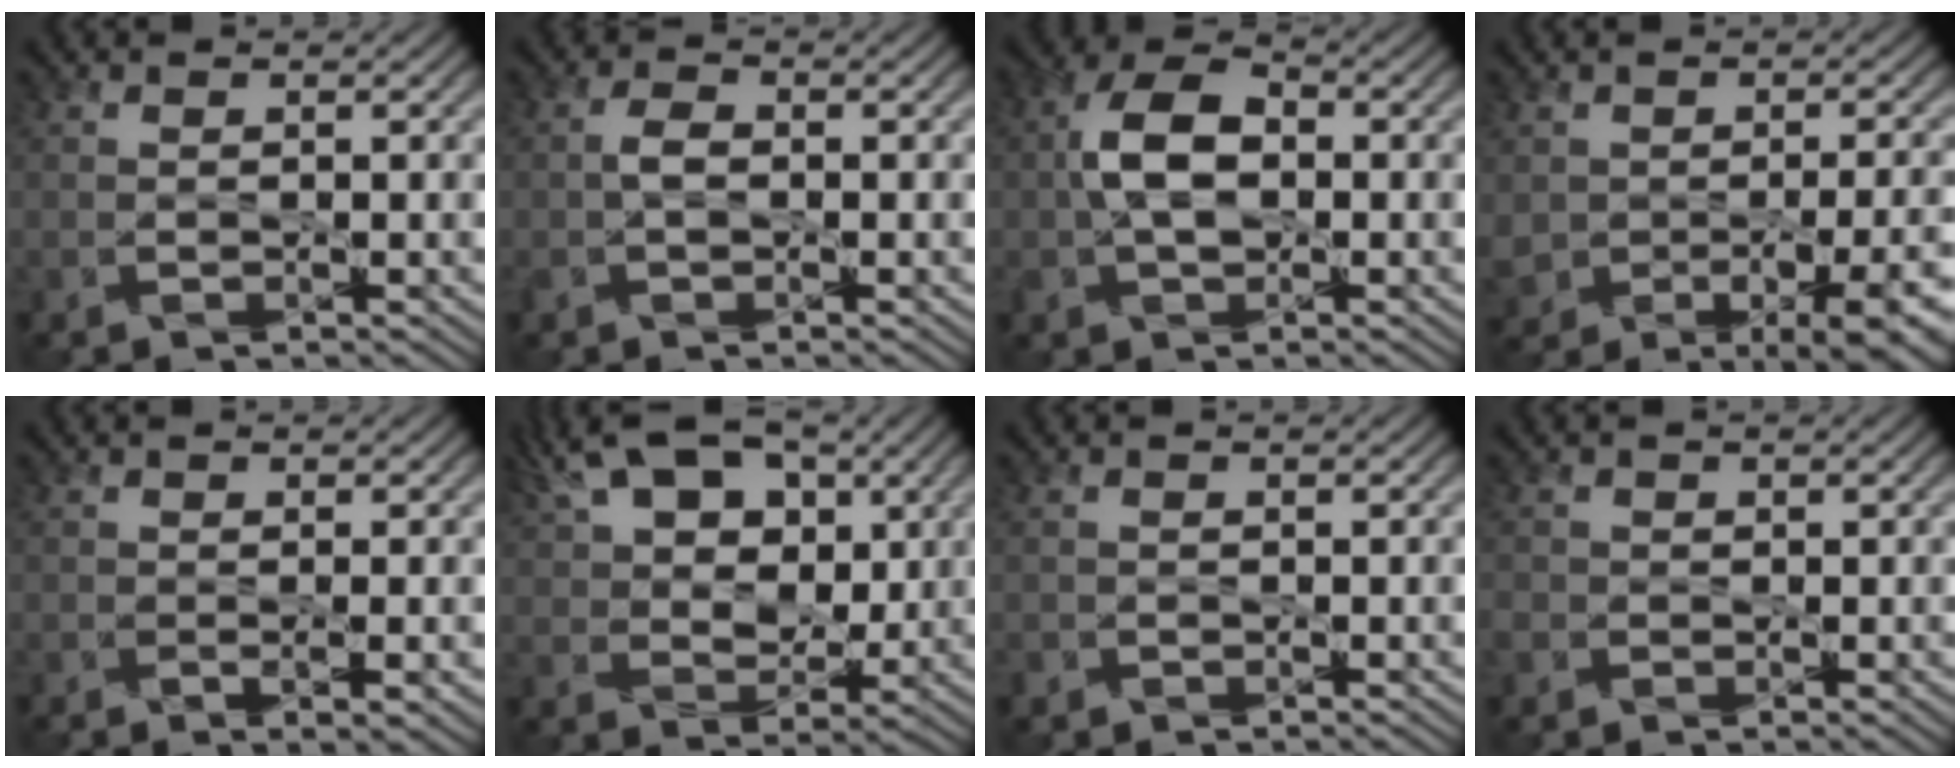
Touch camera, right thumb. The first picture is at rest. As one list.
[{"total": 2.2, "force": [-0.4, 1.4, 1.6], "torque": [-0.039, 0.002, -0.009]}, {"total": 7.1, "force": [-0.2, 4.4, 5.5], "torque": [-0.123, 0.006, -0.011]}, {"total": 10.7, "force": [-4.2, 6.3, 7.5], "torque": [-0.117, -0.033, -0.042]}, {"total": 2.3, "force": [-0.8, 0.8, 2.1], "torque": [-0.038, -0.010, -0.008]}, {"total": 13.1, "force": [5.3, 7.9, 9.0], "torque": [-0.179, 0.017, 0.069]}, {"total": 0.7, "force": [-0.6, 0.5, 0.1], "torque": [-0.002, -0.004, -0.012]}, {"total": 1.5, "force": [-0.5, 1.4, 0.3], "torque": [-0.008, -0.006, -0.013]}]